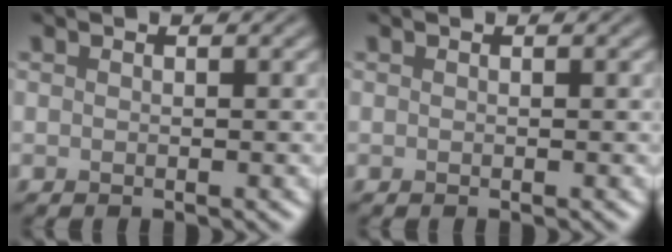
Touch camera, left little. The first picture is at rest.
{"total": 0.0}